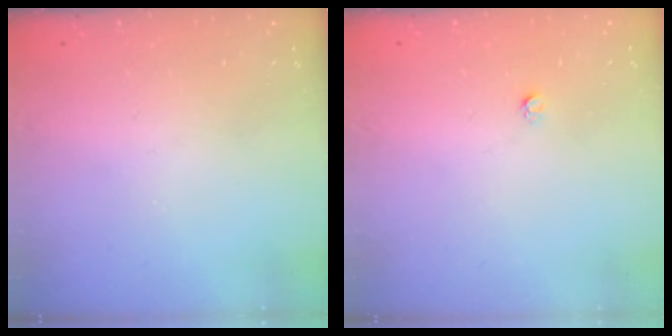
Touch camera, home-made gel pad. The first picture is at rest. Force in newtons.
{"total": 1.6, "press": 1.5, "slide": 0.1}